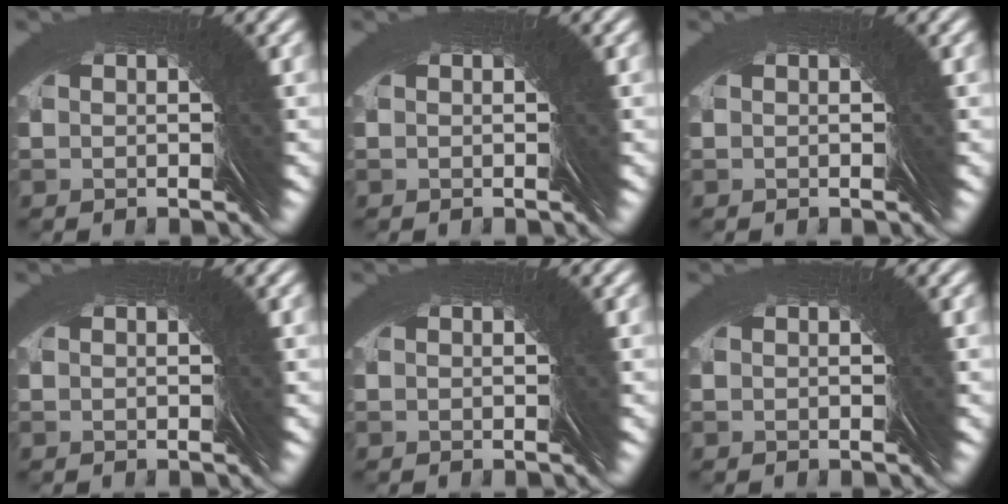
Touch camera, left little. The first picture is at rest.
{"total": 0.0}
{"total": 0.0}
{"total": 0.0}
{"total": 0.0}
{"total": 0.0}